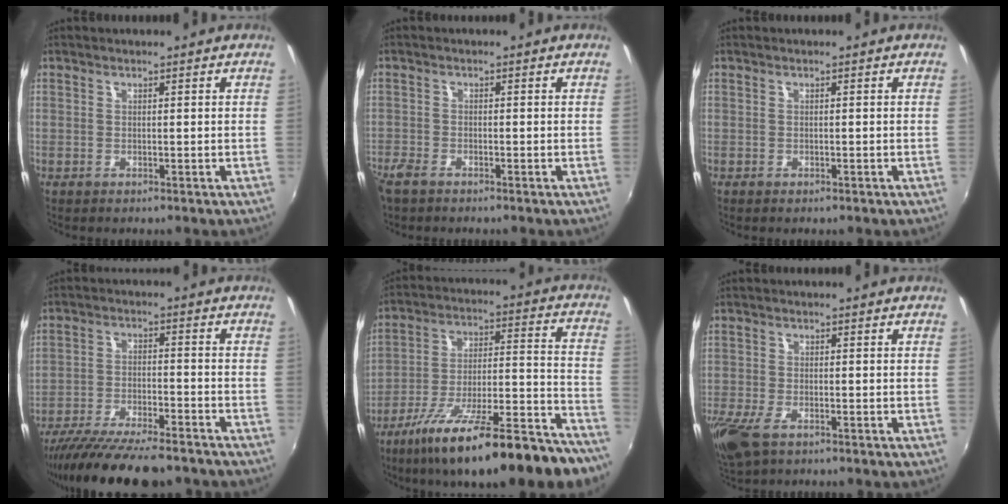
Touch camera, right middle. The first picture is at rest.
{"total": 3.3, "force": [-2.6, 1.3, 1.5], "torque": [-0.041, -0.010, -0.056]}
{"total": 0.5, "force": [-0.4, 0.2, 0.2], "torque": [-0.005, -0.002, -0.007]}
{"total": 17.5, "force": [-14.8, 3.3, 8.7], "torque": [-0.173, -0.039, -0.235]}
{"total": 27.4, "force": [-20.5, 5.3, 17.4], "torque": [-0.260, -0.039, -0.304]}
{"total": 7.6, "force": [-4.6, 3.3, 5.0], "torque": [-0.125, -0.030, -0.088]}